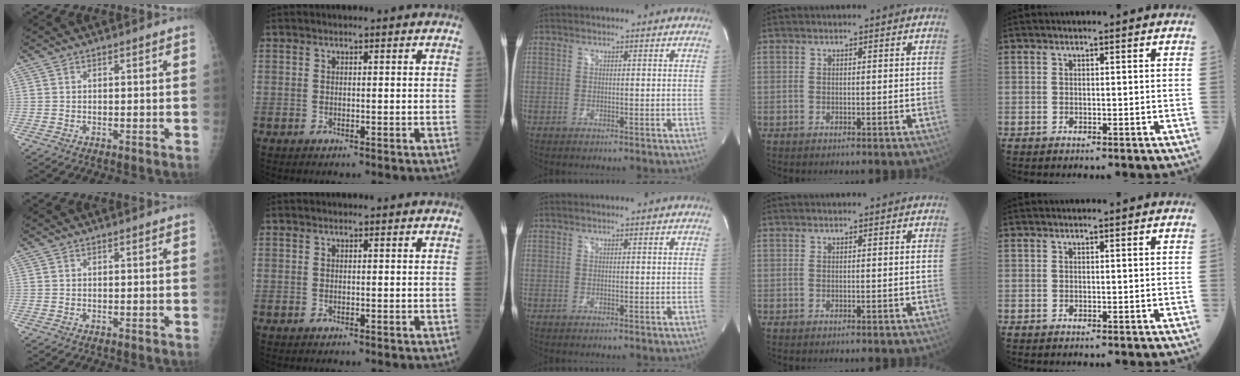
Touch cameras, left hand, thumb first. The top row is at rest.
{}